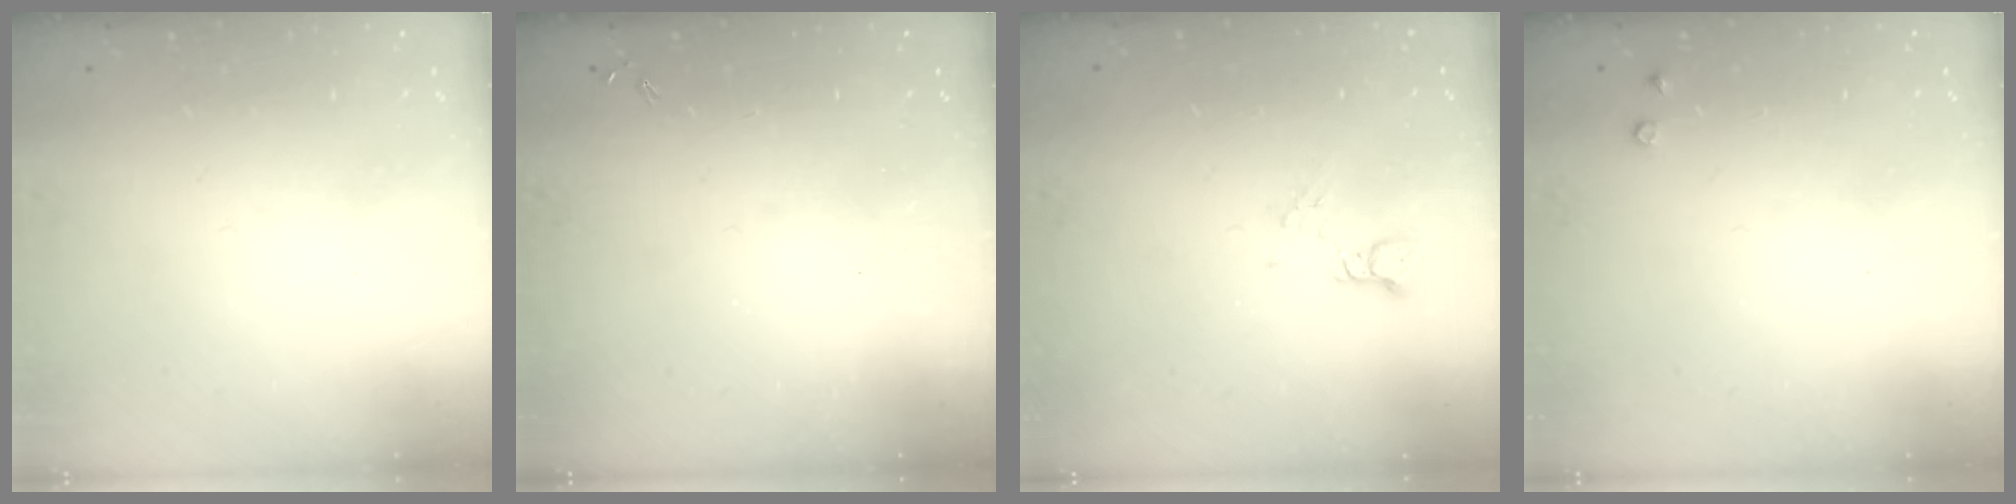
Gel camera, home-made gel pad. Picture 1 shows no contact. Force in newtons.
{"total": 0.0}
{"total": 2.5, "press": 2.5, "slide": 0.3}
{"total": 2.8, "press": 2.8, "slide": 0.5}